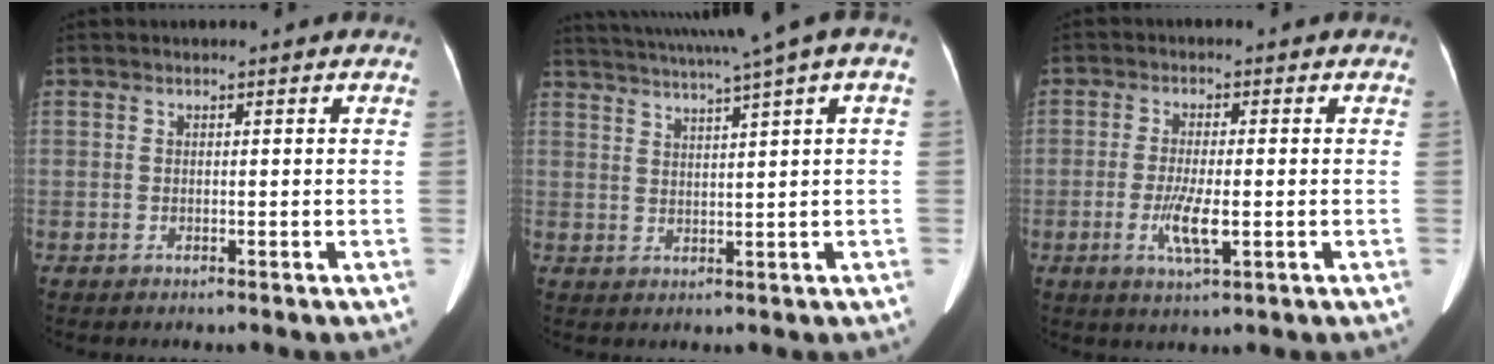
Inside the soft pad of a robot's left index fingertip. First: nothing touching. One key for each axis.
{"total": 12.3, "fx": 9.0, "fy": -1.1, "fz": 8.4, "tx": -0.145, "ty": 0.021, "tz": 0.121}
{"total": 5.2, "fx": -1.4, "fy": 0.9, "fz": 4.9, "tx": -0.103, "ty": -0.009, "tz": -0.024}